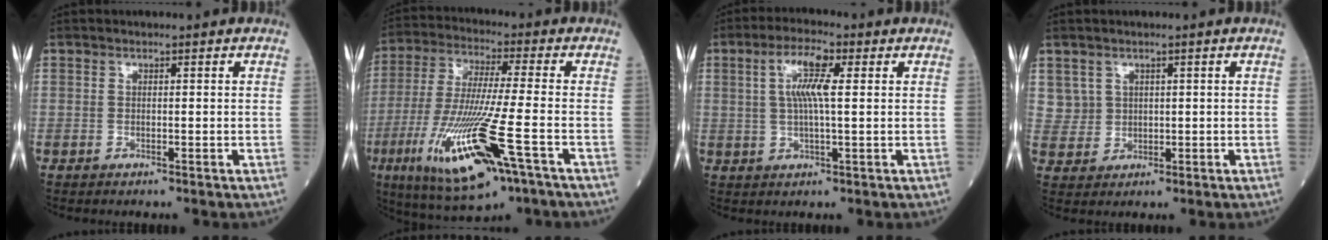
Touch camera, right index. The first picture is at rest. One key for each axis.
{"total": 17.7, "fx": -7.2, "fy": 1.5, "fz": 16.1, "tx": -0.351, "ty": -0.046, "tz": -0.128}
{"total": 7.4, "fx": 2.2, "fy": 0.6, "fz": 7.1, "tx": -0.143, "ty": 0.009, "tz": 0.041}
{"total": 3.4, "fx": 1.7, "fy": 2.9, "fz": 0.0, "tx": 0.007, "ty": 0.004, "tz": 0.036}